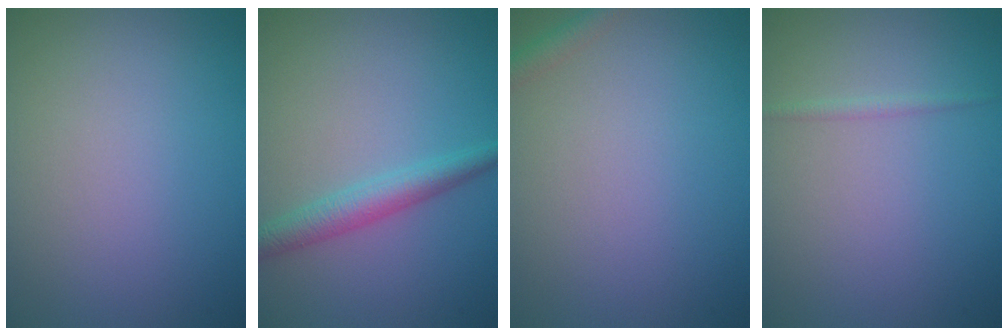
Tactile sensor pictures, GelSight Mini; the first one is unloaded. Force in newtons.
{"total": 2.8, "press": 2.8, "slide": 0.1}
{"total": 1.4, "press": 1.3, "slide": 0.1}
{"total": 0.7, "press": 0.7, "slide": 0.1}